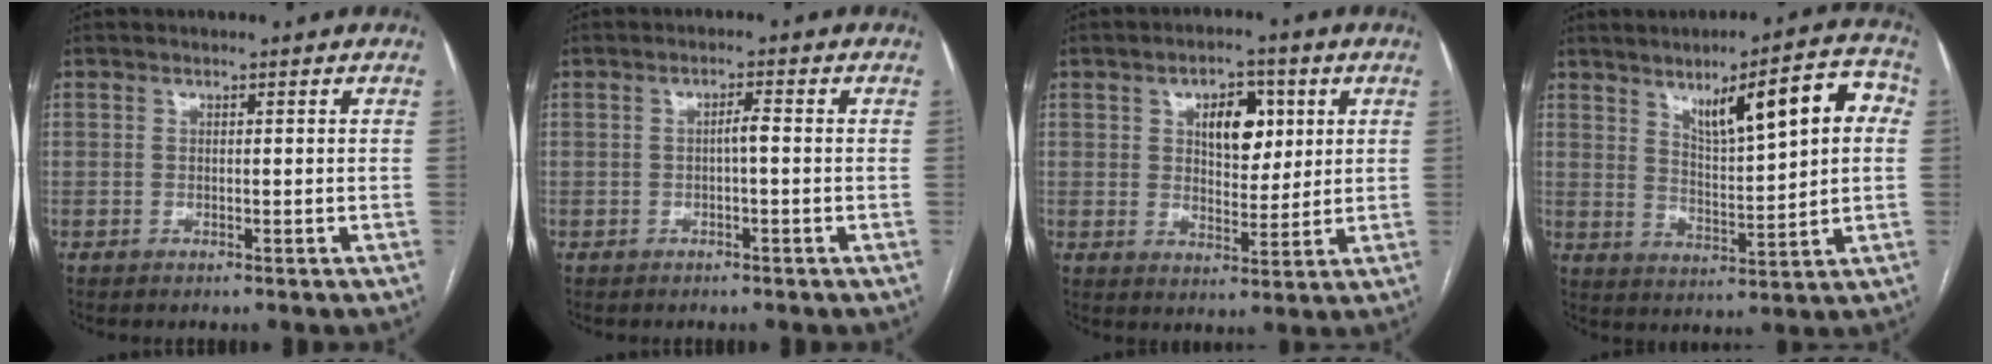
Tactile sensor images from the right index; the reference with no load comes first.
{"total": 1.7, "force": [-0.3, 0.2, 1.6], "torque": [-0.027, 0.004, -0.005]}
{"total": 7.5, "force": [2.6, 4.0, 5.8], "torque": [-0.087, 0.011, 0.046]}
{"total": 12.5, "force": [4.2, 2.5, 11.5], "torque": [-0.167, 0.021, 0.068]}